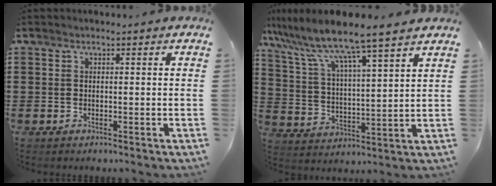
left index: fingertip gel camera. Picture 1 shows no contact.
{"total": 8.0, "force": [7.0, -0.7, 3.8], "torque": [-0.105, -0.048, 0.112]}